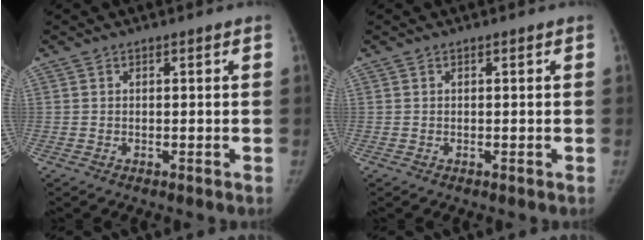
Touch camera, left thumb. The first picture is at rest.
{"total": 0.0}